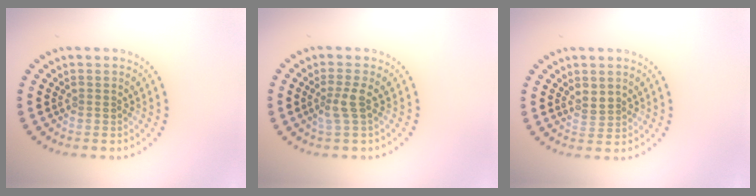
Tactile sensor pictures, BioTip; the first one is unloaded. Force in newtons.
{"total": 1.9, "press": 1.4, "slide": 1.3}
{"total": 1.3, "press": 1.2, "slide": 0.5}